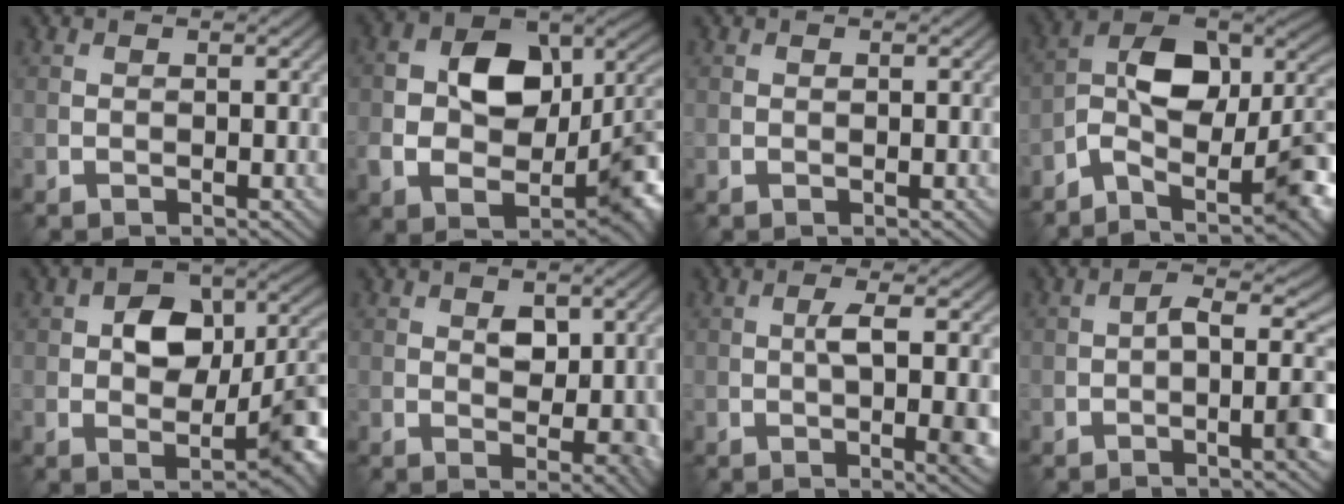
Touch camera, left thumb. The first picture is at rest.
{"total": 13.6, "force": [-0.4, 9.6, 9.6], "torque": [-0.155, -0.012, -0.007]}
{"total": 0.0}
{"total": 12.2, "force": [-3.7, 5.7, 10.1], "torque": [-0.167, -0.004, -0.078]}
{"total": 10.9, "force": [-0.3, 6.6, 8.6], "torque": [-0.120, 0.010, -0.012]}
{"total": 4.7, "force": [0.8, 2.5, 3.9], "torque": [-0.053, -0.002, 0.017]}
{"total": 5.6, "force": [-0.2, 1.2, 5.5], "torque": [-0.093, 0.001, 0.000]}
{"total": 5.2, "force": [-1.5, 1.3, 4.9], "torque": [-0.077, 0.008, -0.031]}